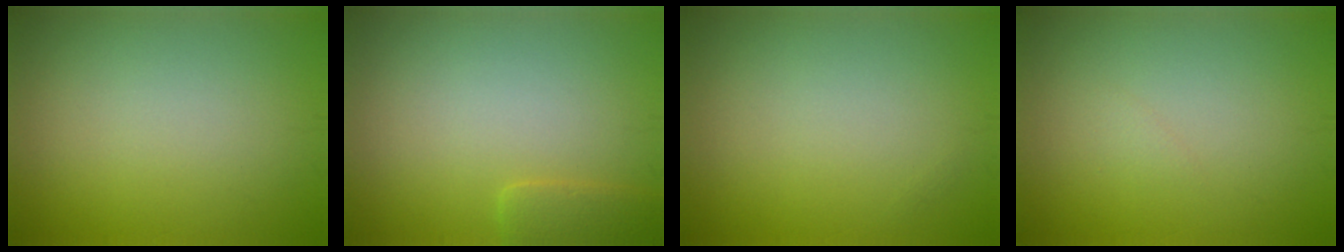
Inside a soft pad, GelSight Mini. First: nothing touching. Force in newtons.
{"total": 1.9, "press": 1.9, "slide": 0.1}
{"total": 0.0}
{"total": 0.5, "press": 0.5, "slide": 0.1}